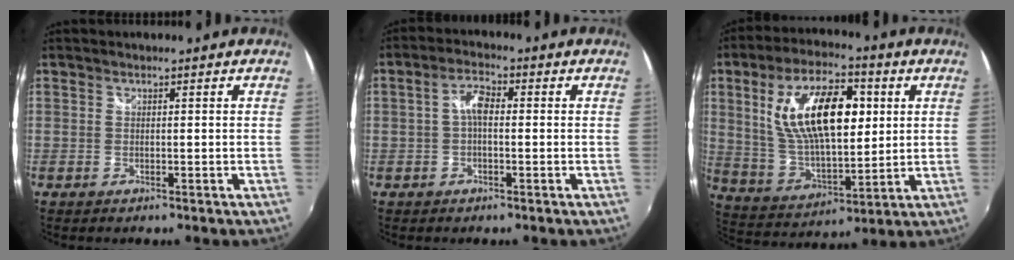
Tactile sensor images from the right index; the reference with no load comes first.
{"total": 3.7, "force": [-0.2, 1.7, 3.3], "torque": [-0.065, 0.013, -0.004]}
{"total": 19.2, "force": [4.9, 8.7, 16.5], "torque": [-0.304, 0.013, 0.099]}